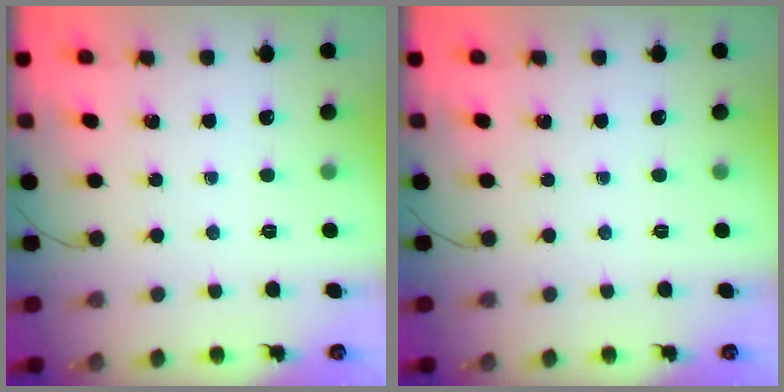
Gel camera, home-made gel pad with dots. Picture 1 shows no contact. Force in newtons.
{"total": 0.0}